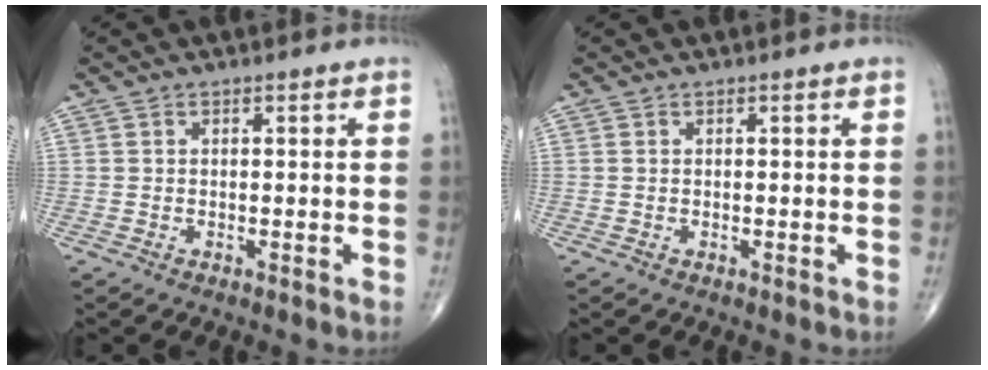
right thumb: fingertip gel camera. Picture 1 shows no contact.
{"total": 0.0}